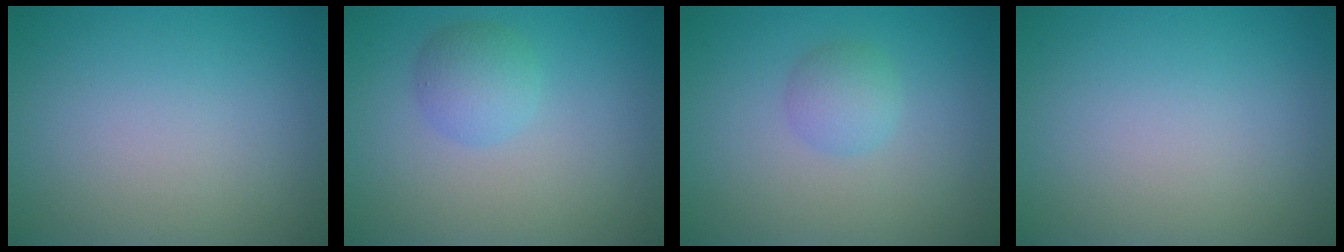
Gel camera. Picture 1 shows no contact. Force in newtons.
{"total": 2.4, "press": 2.4, "slide": 0.0}
{"total": 1.9, "press": 1.9, "slide": 0.1}
{"total": 0.0}